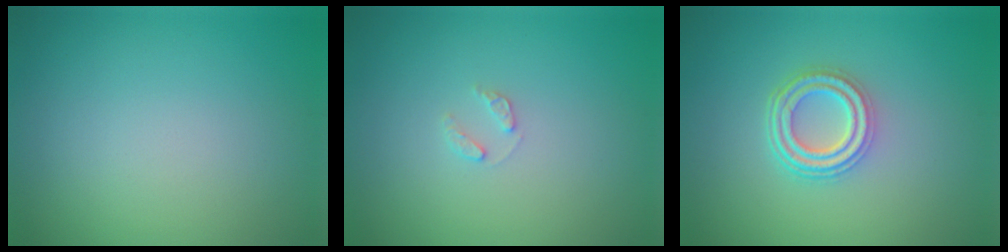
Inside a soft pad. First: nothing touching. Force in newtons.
{"total": 0.9, "press": 0.9, "slide": 0.2}
{"total": 3.8, "press": 3.0, "slide": 2.3}